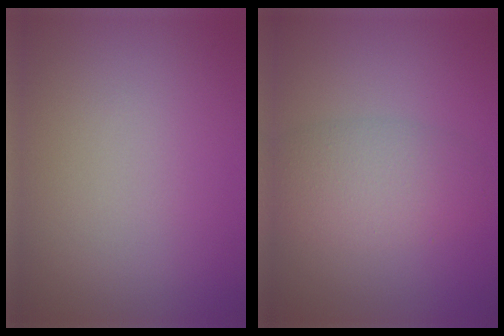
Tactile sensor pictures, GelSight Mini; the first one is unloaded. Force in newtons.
{"total": 4.4, "press": 4.4, "slide": 0.2}